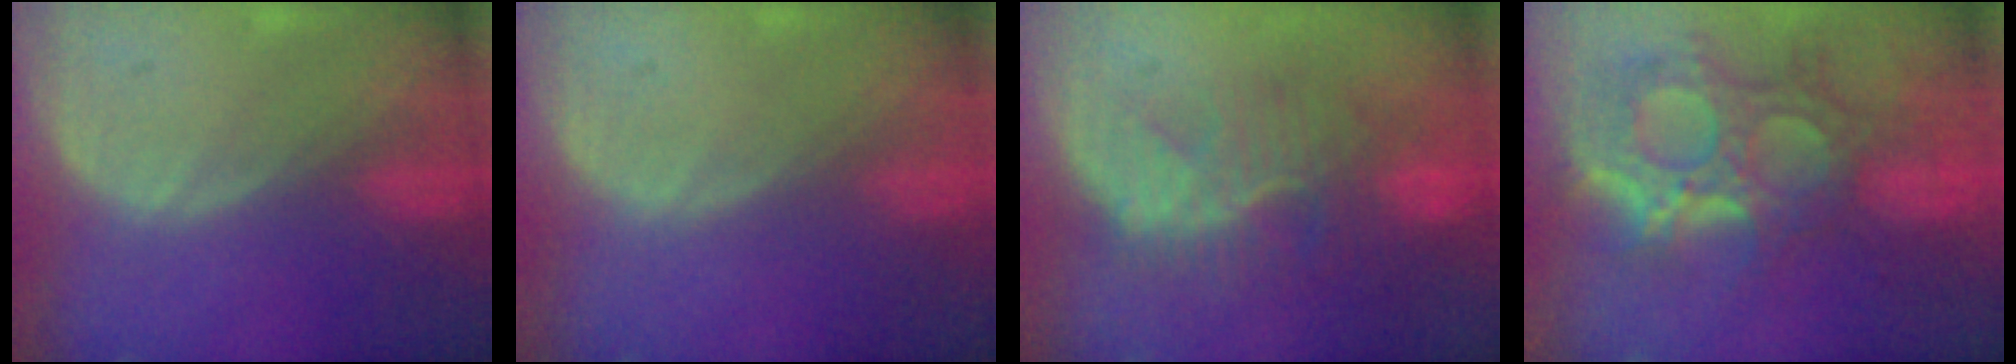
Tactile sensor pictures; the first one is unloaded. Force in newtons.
{"total": 0.0}
{"total": 10.0, "press": 8.5, "slide": 5.3}
{"total": 12.5, "press": 10.9, "slide": 6.1}